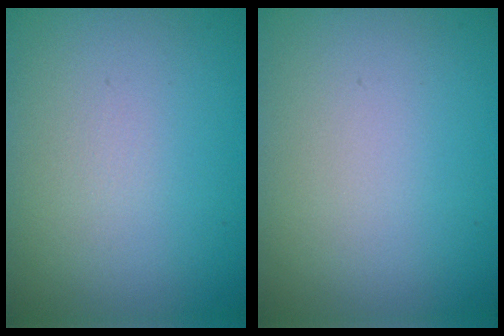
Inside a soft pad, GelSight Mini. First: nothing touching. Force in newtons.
{"total": 0.0}